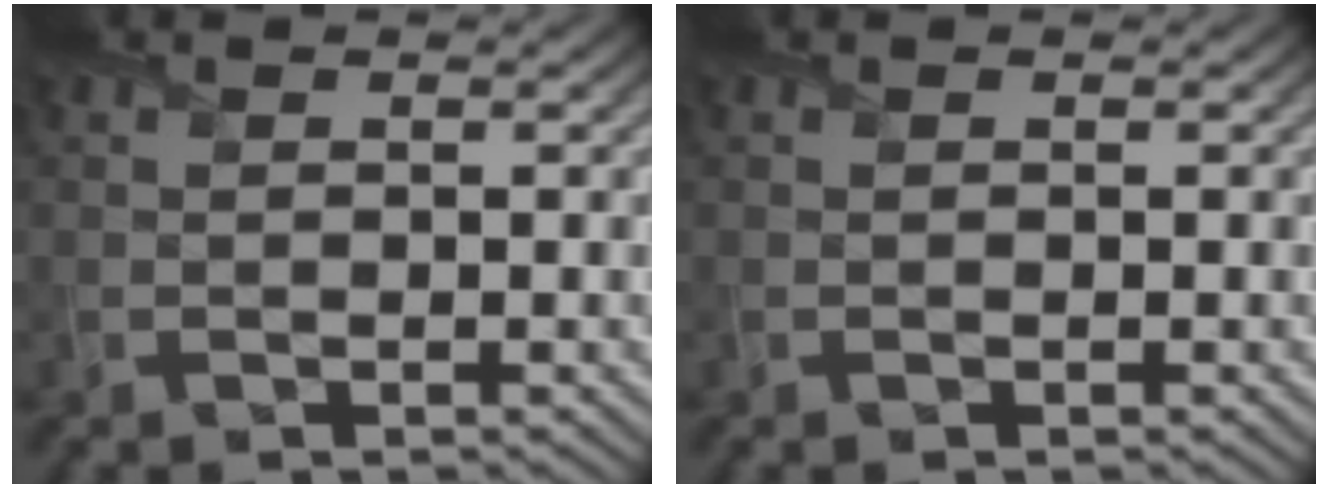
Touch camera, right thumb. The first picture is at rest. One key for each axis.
{"total": 0.0}